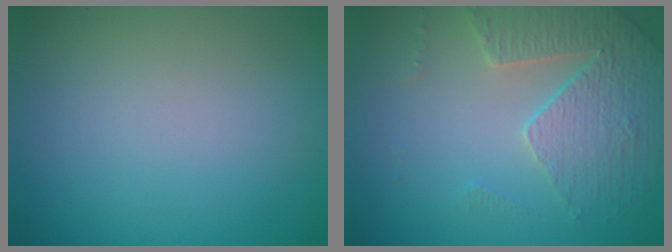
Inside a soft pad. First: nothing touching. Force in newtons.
{"total": 3.7, "press": 3.6, "slide": 0.8}